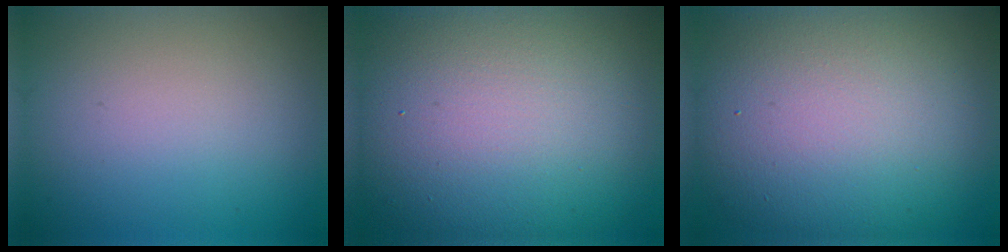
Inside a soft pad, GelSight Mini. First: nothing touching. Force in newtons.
{"total": 17.0, "press": 16.9, "slide": 1.2}
{"total": 15.2, "press": 15.2, "slide": 1.1}